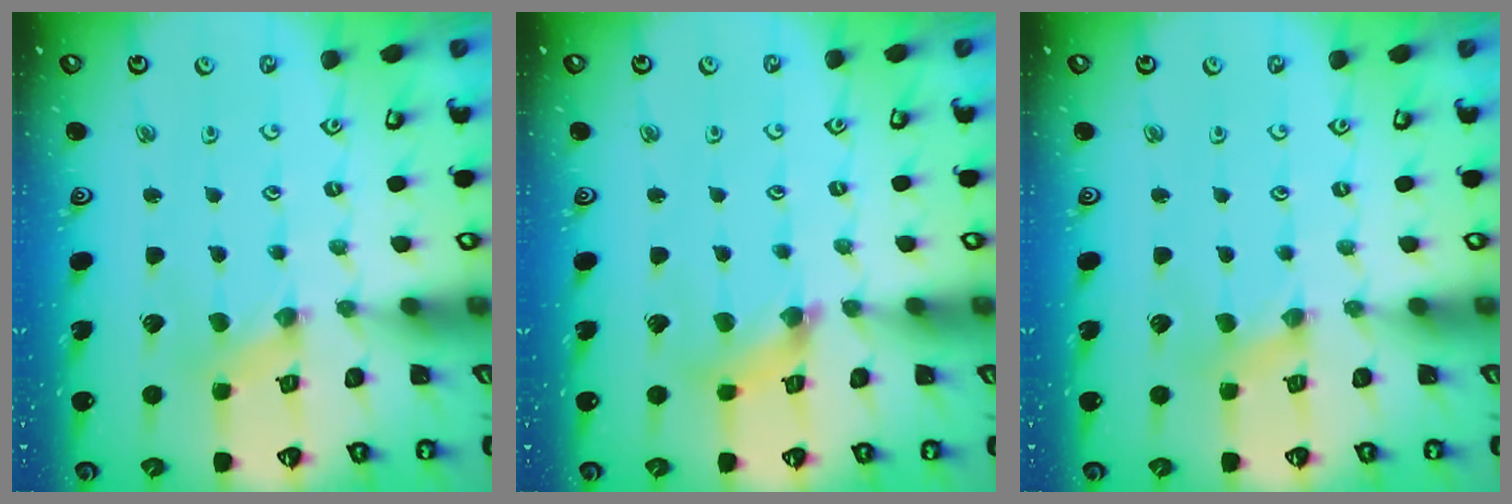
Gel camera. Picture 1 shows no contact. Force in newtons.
{"total": 3.2, "press": 3.2, "slide": 0.4}
{"total": 0.7, "press": 0.7, "slide": 0.1}